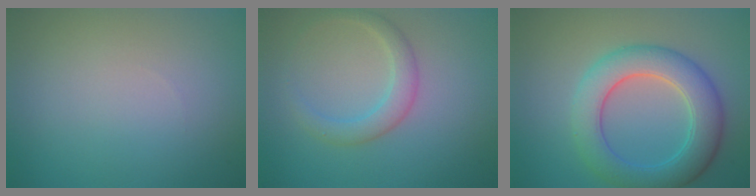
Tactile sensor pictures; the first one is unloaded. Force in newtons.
{"total": 2.5, "press": 2.5, "slide": 0.1}
{"total": 6.4, "press": 6.4, "slide": 0.2}